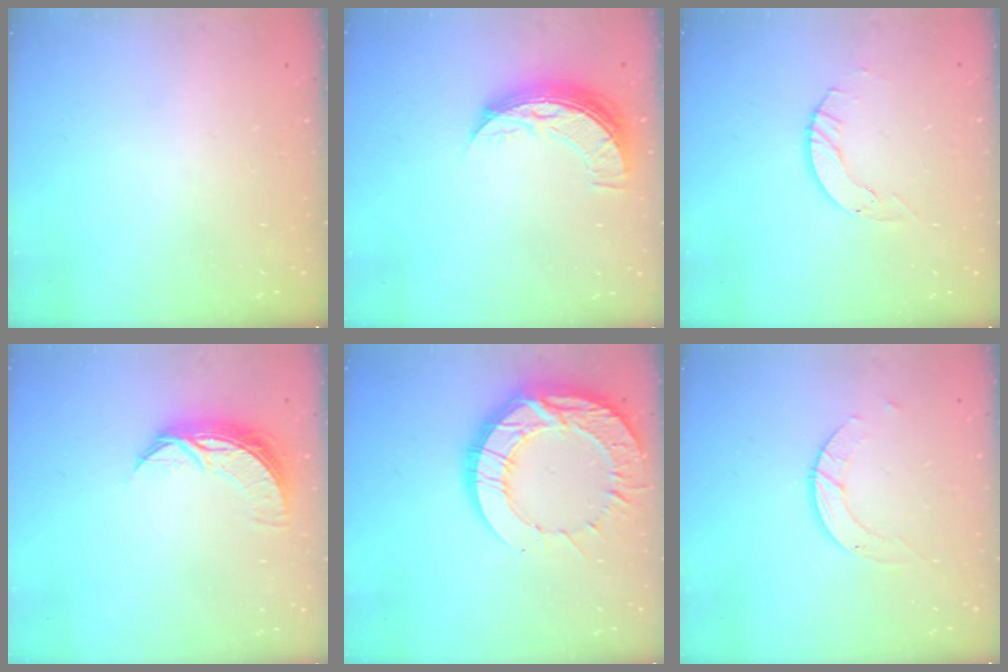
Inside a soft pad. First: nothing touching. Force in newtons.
{"total": 9.8, "press": 9.8, "slide": 0.7}
{"total": 4.5, "press": 4.5, "slide": 0.5}
{"total": 8.3, "press": 8.2, "slide": 0.3}
{"total": 20.2, "press": 20.1, "slide": 1.8}
{"total": 3.0, "press": 3.0, "slide": 0.3}